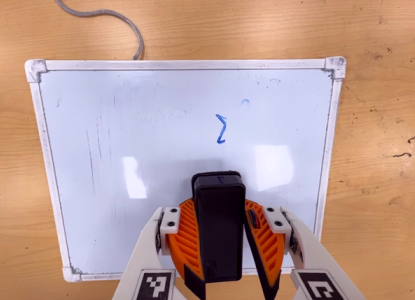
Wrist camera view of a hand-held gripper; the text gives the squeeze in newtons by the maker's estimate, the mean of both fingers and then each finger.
{"total": 8.0, "left": 8.5, "right": 7.5}